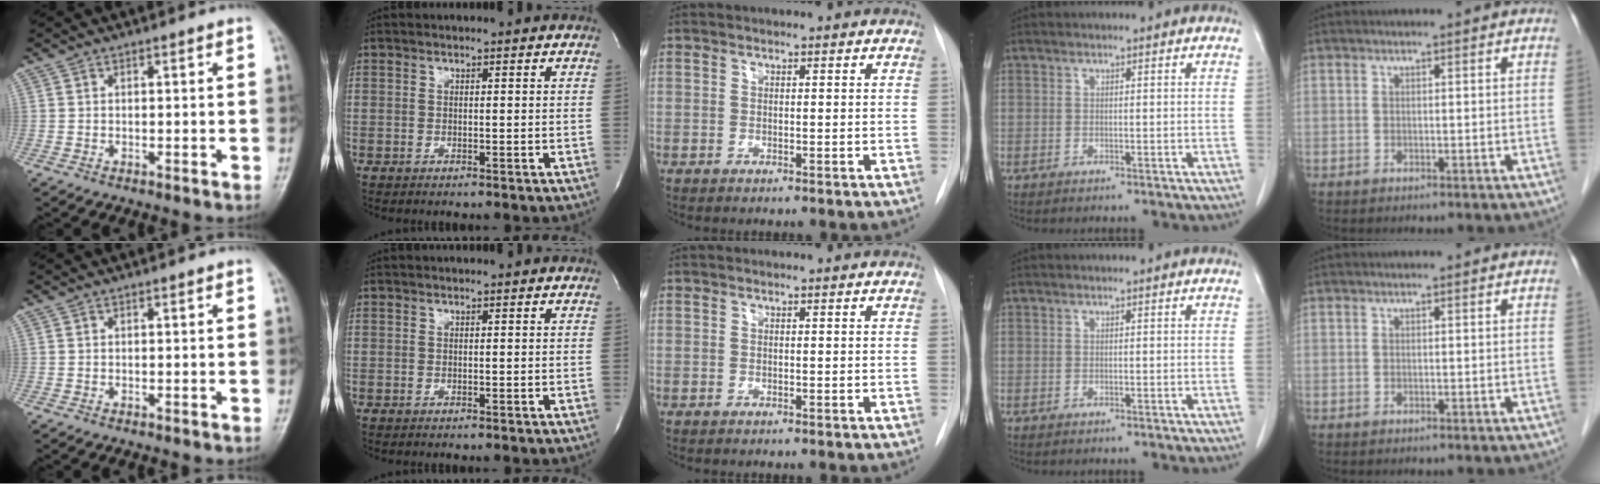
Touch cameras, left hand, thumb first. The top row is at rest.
{}